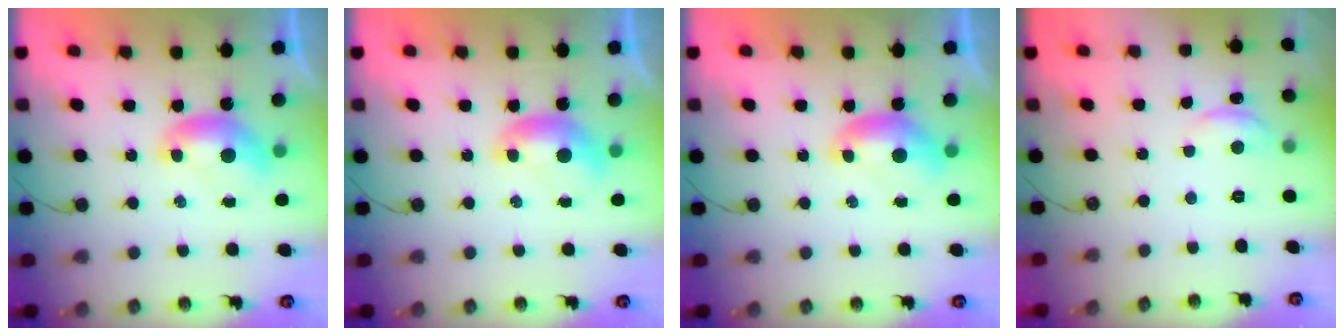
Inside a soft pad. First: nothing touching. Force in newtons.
{"total": 0.0}
{"total": 0.0}
{"total": 0.0}